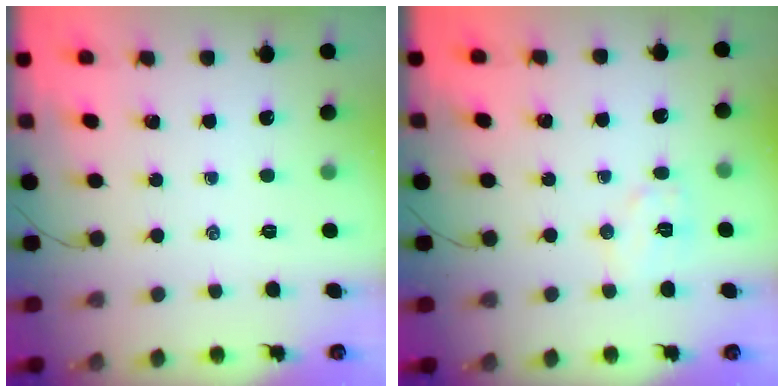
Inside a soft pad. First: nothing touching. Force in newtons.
{"total": 6.0, "press": 5.9, "slide": 1.2}